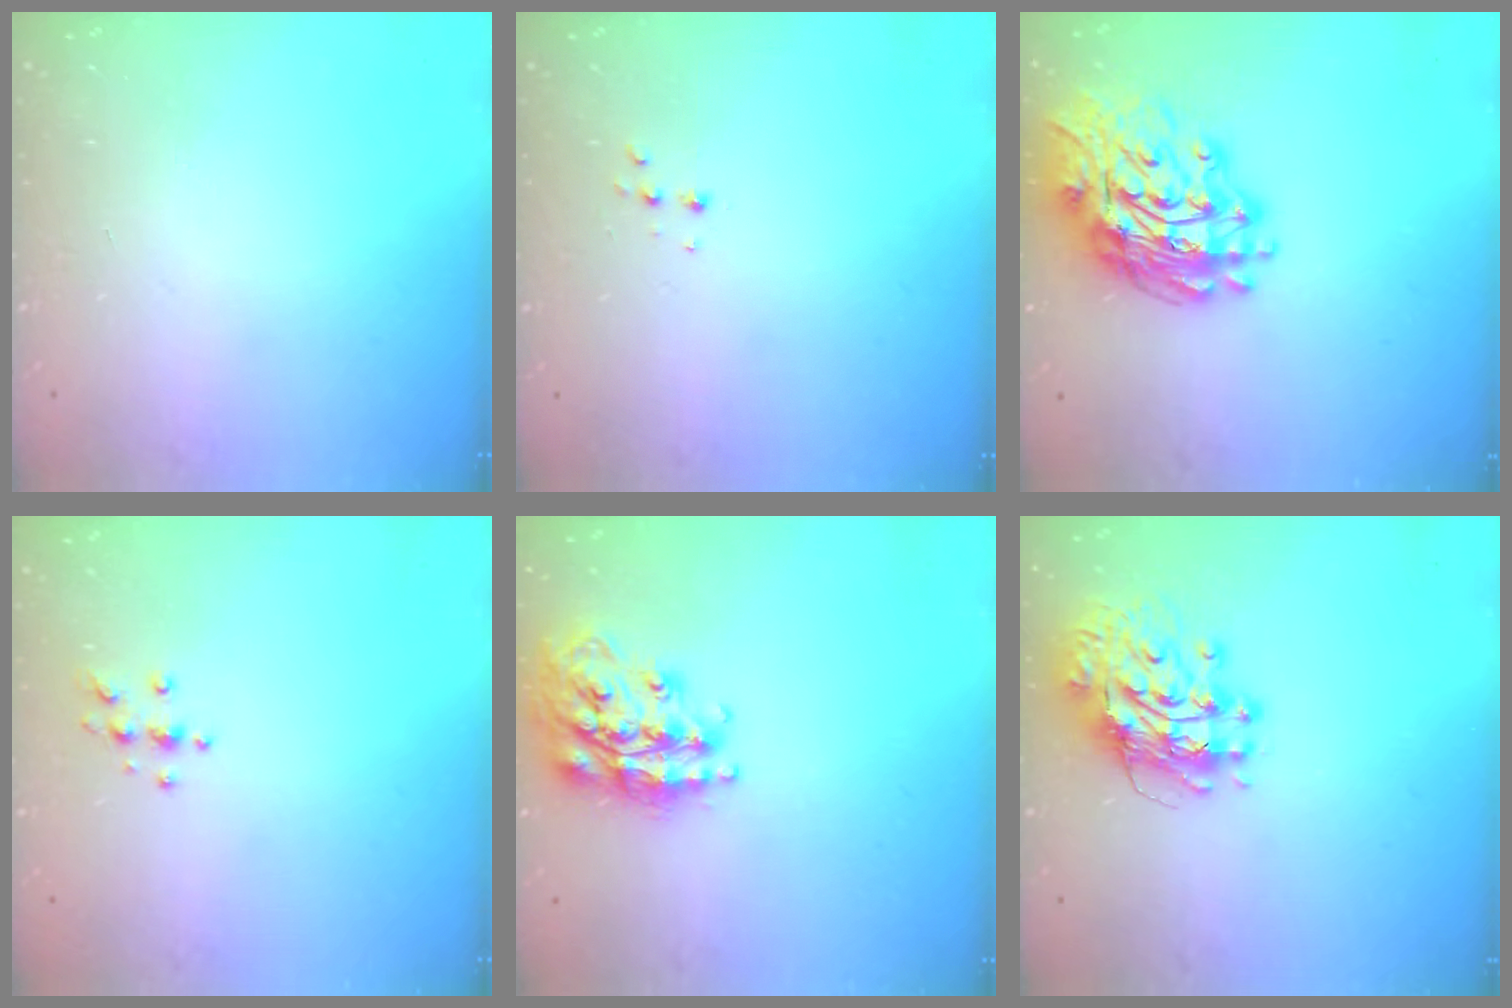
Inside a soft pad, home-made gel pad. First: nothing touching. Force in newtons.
{"total": 4.1, "press": 4.0, "slide": 0.8}
{"total": 17.2, "press": 17.1, "slide": 1.9}
{"total": 5.4, "press": 5.4, "slide": 0.7}
{"total": 18.0, "press": 17.9, "slide": 1.6}
{"total": 12.0, "press": 11.9, "slide": 1.7}